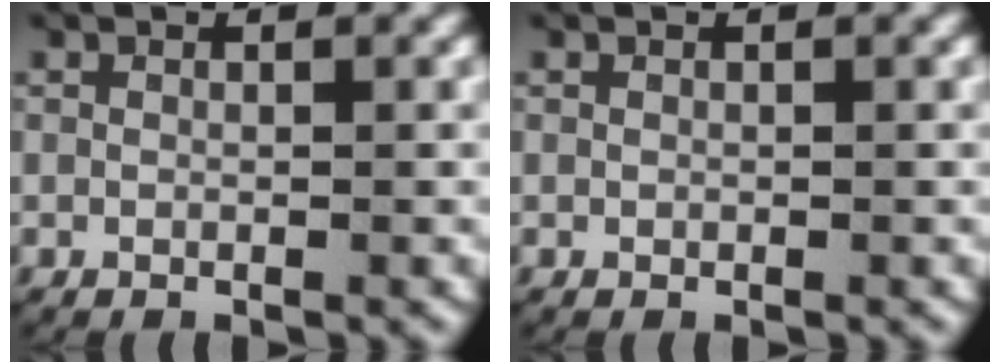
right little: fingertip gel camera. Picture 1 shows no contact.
{"total": 0.0}